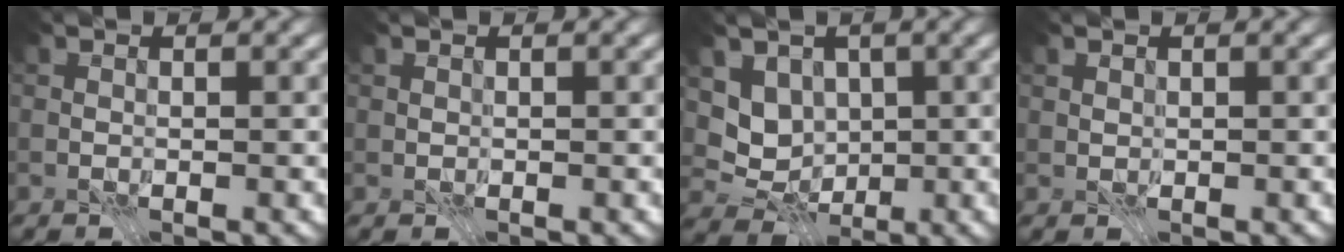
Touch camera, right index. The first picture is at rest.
{"total": 0.0}
{"total": 4.2, "force": [0.8, 3.6, 2.0], "torque": [-0.031, -0.005, 0.011]}
{"total": 0.5, "force": [0.4, 0.3, 0.2], "torque": [-0.004, -0.001, 0.007]}